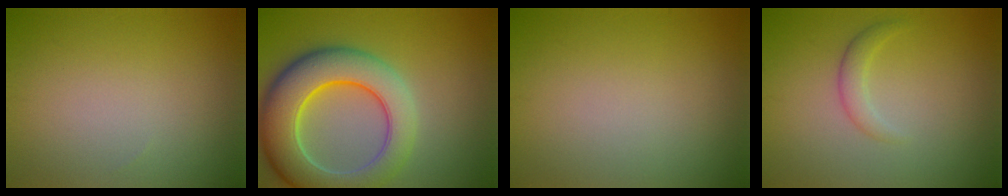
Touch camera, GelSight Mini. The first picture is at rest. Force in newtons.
{"total": 10.2, "press": 10.2, "slide": 0.6}
{"total": 0.0}
{"total": 1.6, "press": 1.6, "slide": 0.1}